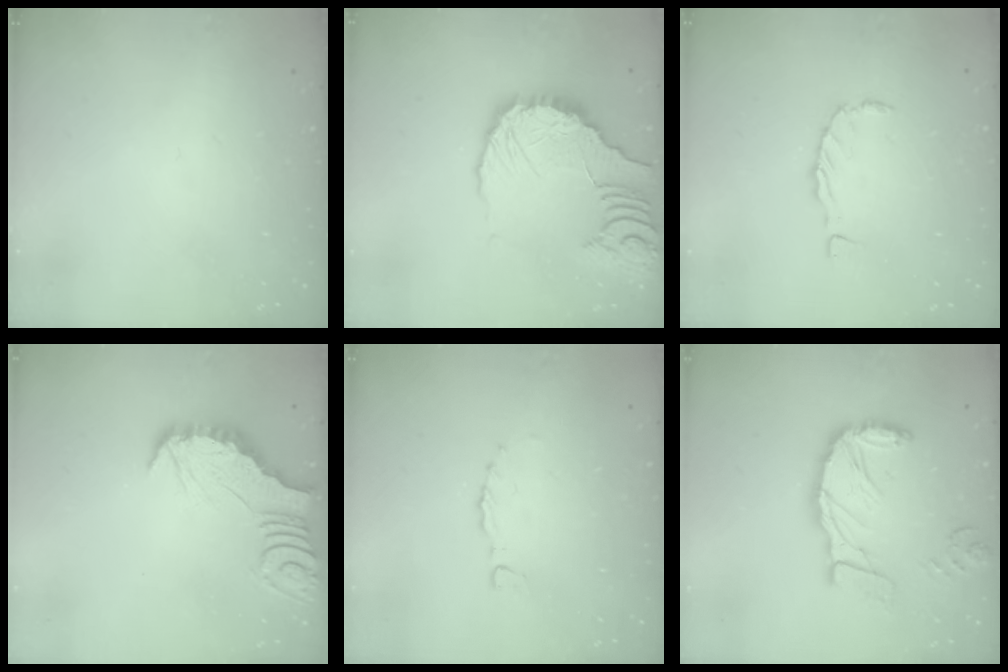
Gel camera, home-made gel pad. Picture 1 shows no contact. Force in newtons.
{"total": 11.8, "press": 11.7, "slide": 1.6}
{"total": 0.0}
{"total": 2.8, "press": 2.7, "slide": 0.3}
{"total": 0.0}
{"total": 15.2, "press": 15.0, "slide": 2.4}